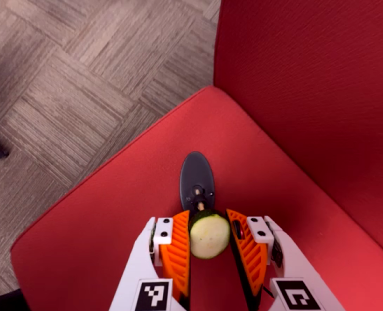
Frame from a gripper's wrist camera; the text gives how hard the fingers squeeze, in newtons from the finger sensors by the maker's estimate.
{"total": 9.8, "left": 10.4, "right": 9.1}